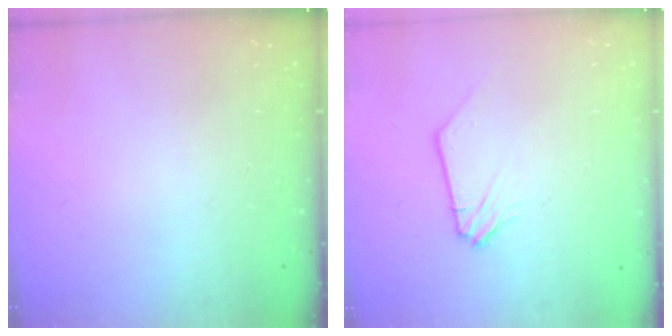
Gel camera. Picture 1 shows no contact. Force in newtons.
{"total": 0.0}